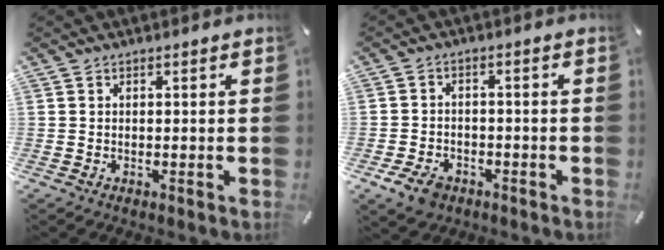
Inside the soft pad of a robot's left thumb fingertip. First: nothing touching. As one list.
[{"total": 5.3, "force": [-3.1, 3.5, 2.3], "torque": [-0.053, 0.017, -0.060]}]